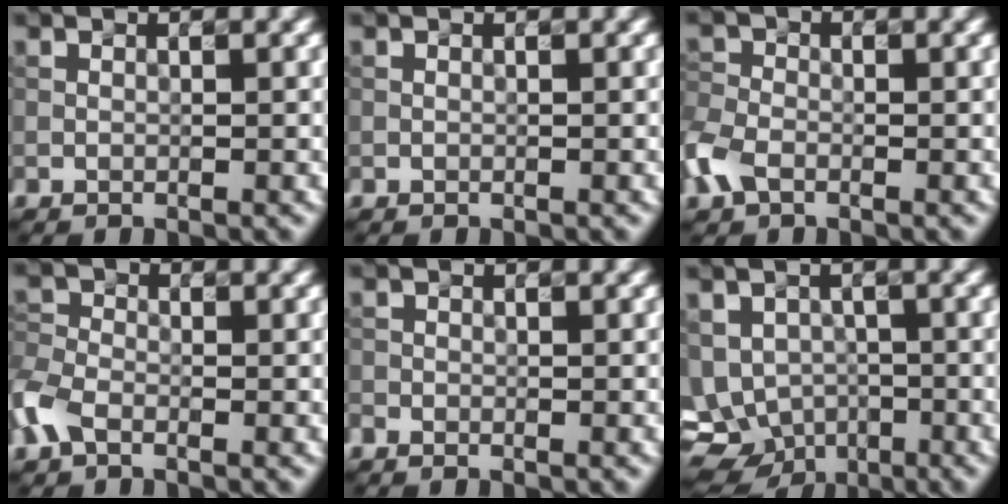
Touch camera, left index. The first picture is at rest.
{"total": 0.0}
{"total": 3.3, "force": [-1.7, 2.1, 1.8], "torque": [-0.049, -0.001, -0.047]}
{"total": 3.1, "force": [-1.8, 1.8, 1.8], "torque": [-0.047, 0.001, -0.053]}
{"total": 0.6, "force": [-0.6, 0.3, 0.0], "torque": [0.002, -0.002, -0.014]}
{"total": 9.3, "force": [-3.6, 7.7, 3.8], "torque": [-0.060, -0.022, -0.057]}